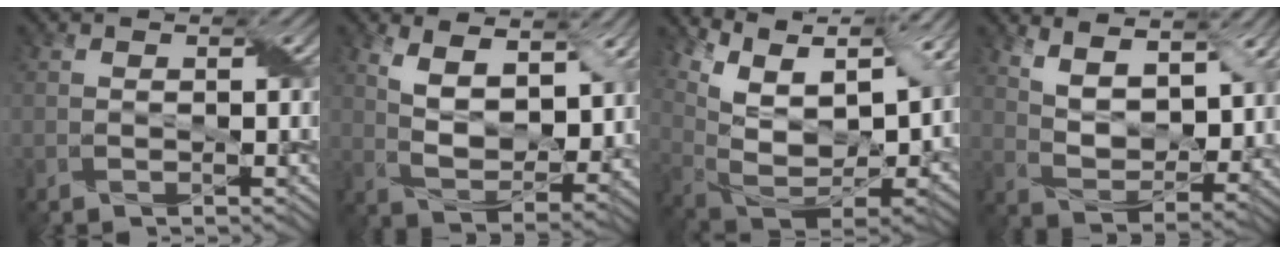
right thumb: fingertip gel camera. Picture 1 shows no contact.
{"total": 9.8, "force": [4.6, 5.0, 7.1], "torque": [-0.145, -0.005, 0.084]}
{"total": 16.7, "force": [9.7, 7.8, 11.2], "torque": [-0.219, 0.029, 0.165]}
{"total": 10.1, "force": [6.0, 4.9, 6.6], "torque": [-0.142, -0.003, 0.106]}